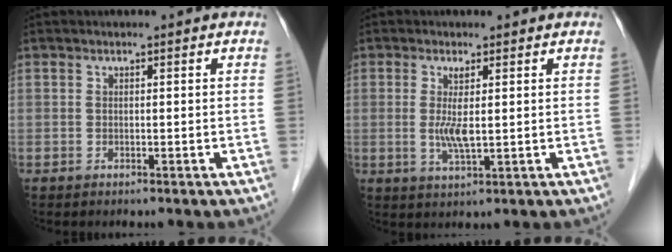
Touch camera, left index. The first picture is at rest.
{"total": 3.8, "force": [0.2, 0.4, 3.7], "torque": [-0.081, -0.010, 0.008]}